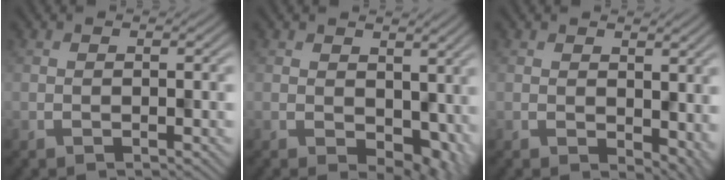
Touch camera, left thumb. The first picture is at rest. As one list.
[{"total": 6.0, "force": [-0.4, 4.1, 4.3], "torque": [-0.060, -0.028, 0.005]}, {"total": 4.5, "force": [-1.1, 2.9, 3.2], "torque": [-0.047, -0.015, 0.007]}]